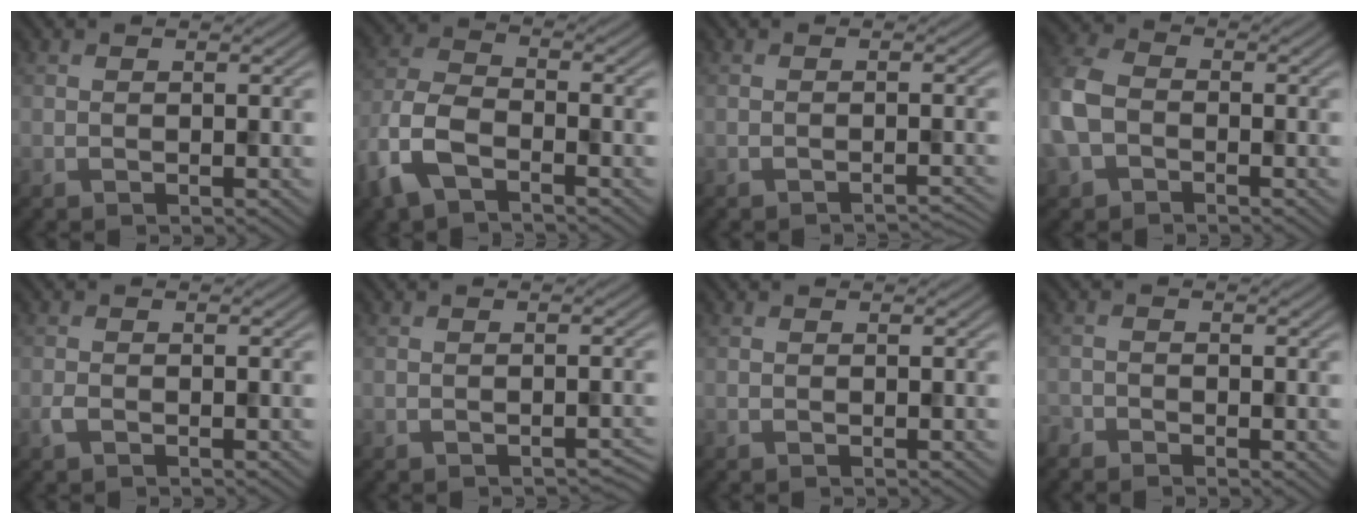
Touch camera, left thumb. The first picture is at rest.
{"total": 7.7, "force": [-4.5, 3.8, 5.1], "torque": [-0.127, -0.005, -0.108]}
{"total": 1.6, "force": [-1.5, 0.2, 0.7], "torque": [0.001, 0.003, -0.026]}
{"total": 6.3, "force": [-1.7, 4.8, 3.7], "torque": [-0.108, -0.006, -0.045]}
{"total": 1.0, "force": [-0.6, 0.5, 0.7], "torque": [-0.019, -0.001, -0.014]}
{"total": 1.1, "force": [-0.9, 0.3, 0.5], "torque": [-0.005, -0.001, -0.012]}
{"total": 0.0}
{"total": 1.6, "force": [-1.3, 0.8, 0.5], "torque": [-0.010, -0.003, -0.032]}